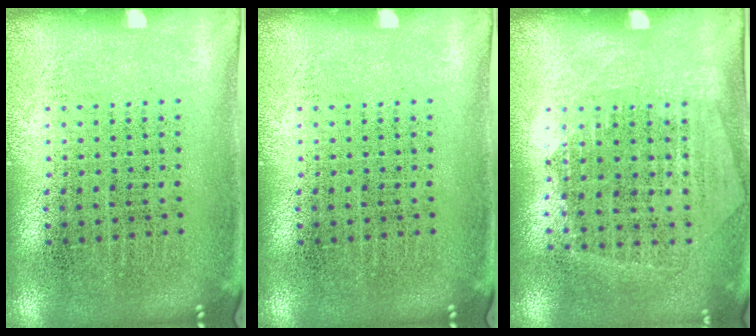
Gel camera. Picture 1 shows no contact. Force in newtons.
{"total": 0.0}
{"total": 1.3, "press": 1.1, "slide": 0.6}